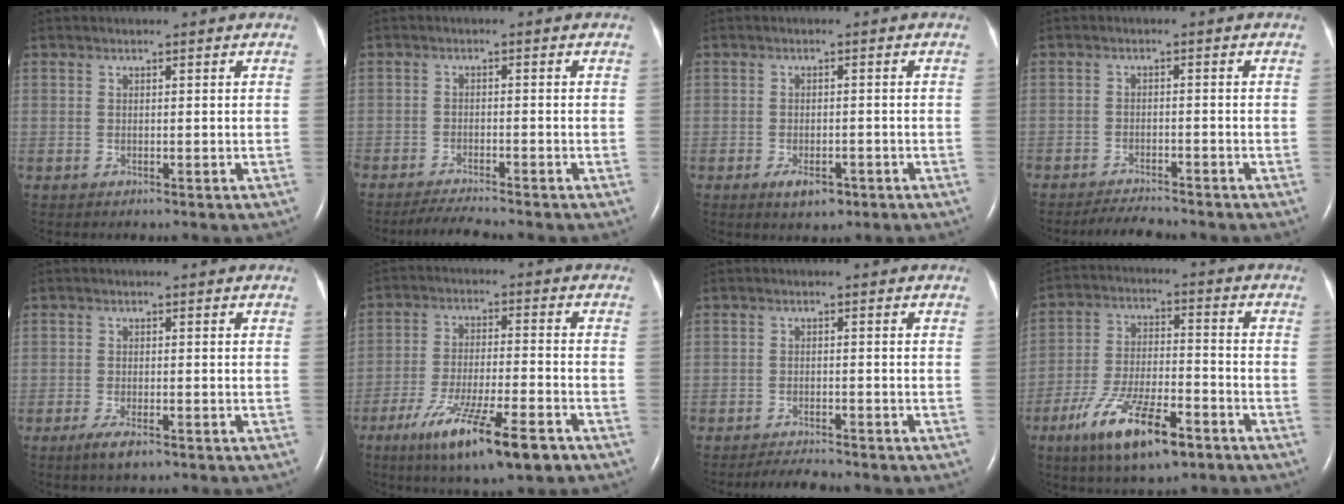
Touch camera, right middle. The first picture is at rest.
{"total": 4.3, "force": [-3.9, -0.3, 1.6], "torque": [-0.034, -0.018, -0.068]}
{"total": 3.3, "force": [-1.9, 1.5, 2.3], "torque": [-0.039, -0.002, -0.025]}
{"total": 4.4, "force": [-4.1, 0.3, 1.6], "torque": [-0.032, -0.016, -0.068]}
{"total": 3.3, "force": [-2.1, 1.0, 2.4], "torque": [-0.049, -0.005, -0.035]}
{"total": 13.7, "force": [-8.2, 1.7, 10.8], "torque": [-0.189, -0.030, -0.137]}
{"total": 3.4, "force": [-3.2, 0.1, 0.9], "torque": [-0.022, -0.014, -0.053]}
{"total": 13.4, "force": [-7.9, 3.7, 10.2], "torque": [-0.195, -0.009, -0.134]}